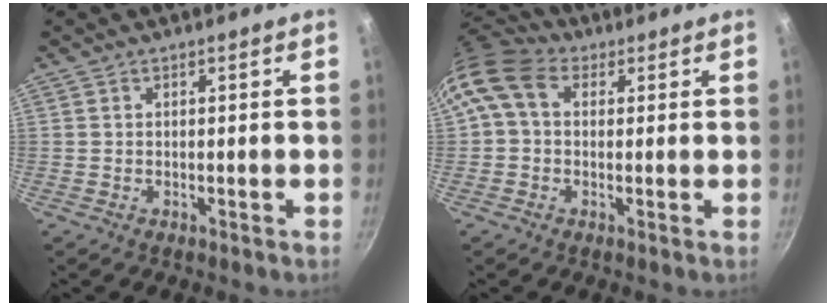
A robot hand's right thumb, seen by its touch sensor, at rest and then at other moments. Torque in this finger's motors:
{"motor_torque": [1.32, 1.90, 0.67, -0.59, 0.41]}